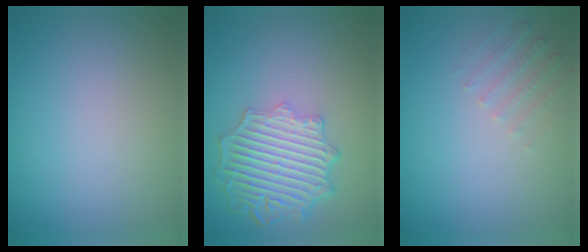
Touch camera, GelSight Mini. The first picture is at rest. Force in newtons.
{"total": 6.9, "press": 5.4, "slide": 4.3}
{"total": 1.6, "press": 1.6, "slide": 0.4}